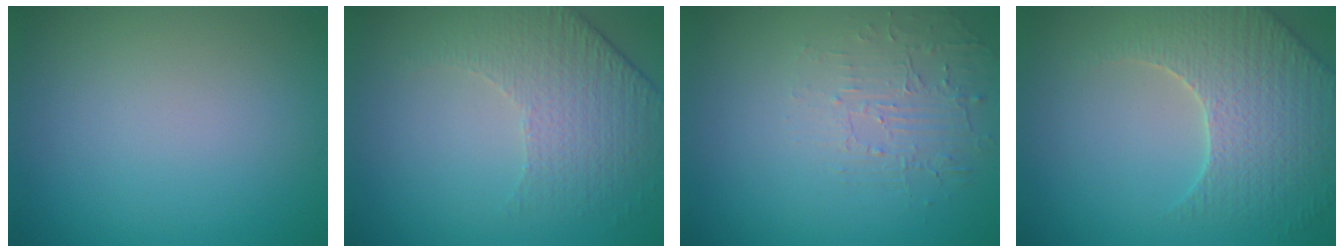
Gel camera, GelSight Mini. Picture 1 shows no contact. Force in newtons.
{"total": 4.7, "press": 3.3, "slide": 3.3}
{"total": 1.9, "press": 0.8, "slide": 1.7}
{"total": 4.9, "press": 4.7, "slide": 1.1}